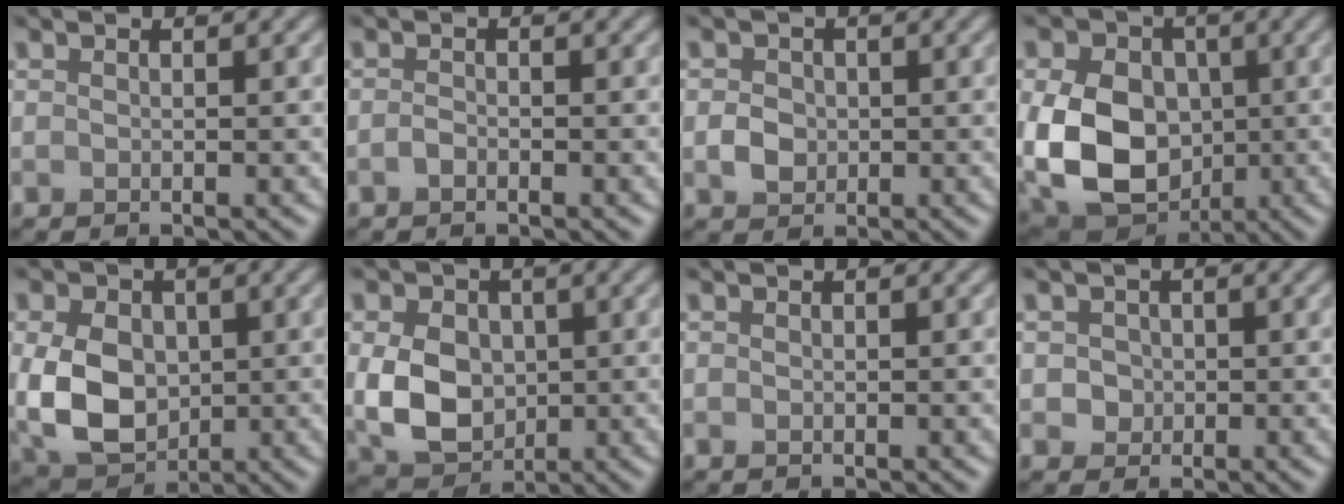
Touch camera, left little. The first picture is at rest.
{"total": 0.7, "force": [-0.4, 0.3, 0.5], "torque": [-0.011, -0.001, -0.009]}
{"total": 2.0, "force": [-0.1, 1.7, 0.9], "torque": [-0.013, -0.001, -0.006]}
{"total": 12.3, "force": [-0.7, 9.3, 8.0], "torque": [-0.152, -0.019, -0.014]}
{"total": 7.6, "force": [0.0, 5.6, 5.1], "torque": [-0.115, -0.012, 0.002]}
{"total": 6.6, "force": [0.1, 5.0, 4.3], "torque": [-0.091, -0.009, 0.001]}
{"total": 0.0}
{"total": 1.7, "force": [0.2, 1.6, 0.6], "torque": [-0.002, 0.000, 0.005]}